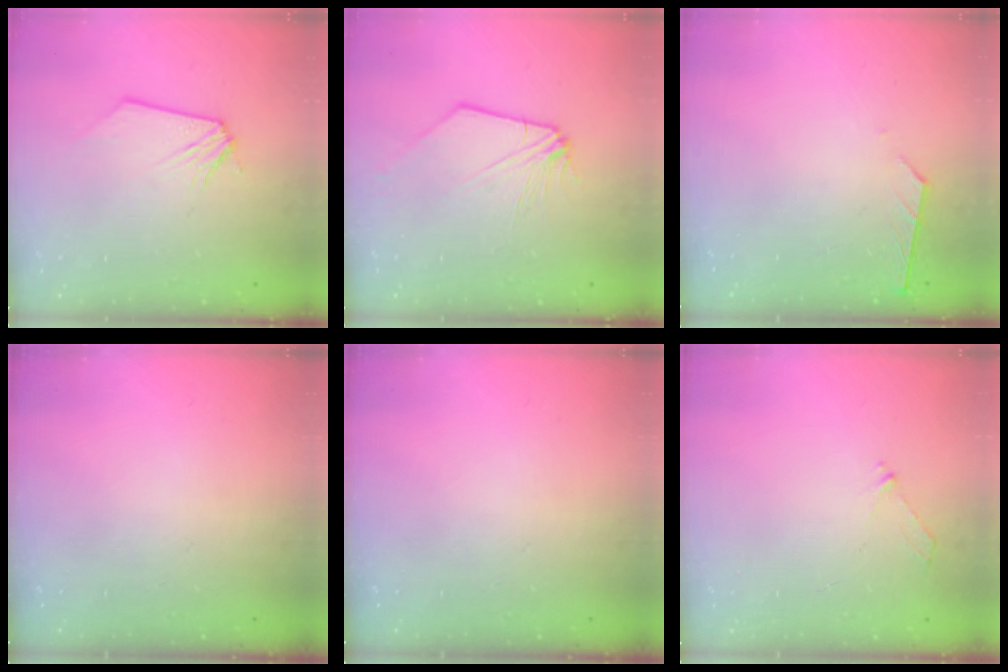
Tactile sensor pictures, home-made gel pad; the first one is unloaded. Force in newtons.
{"total": 0.0}
{"total": 3.2, "press": 3.1, "slide": 0.3}
{"total": 0.0}
{"total": 0.0}
{"total": 3.0, "press": 2.9, "slide": 0.4}